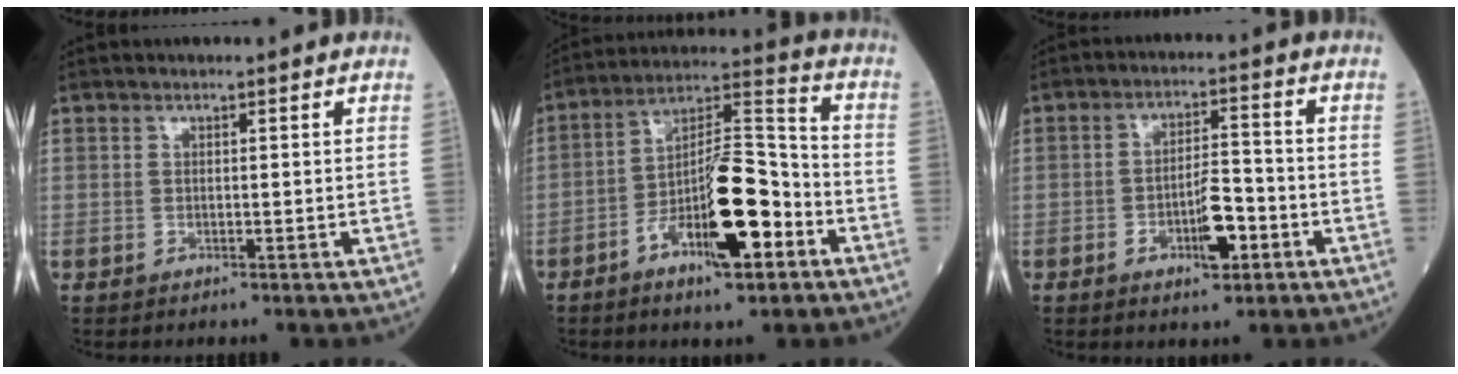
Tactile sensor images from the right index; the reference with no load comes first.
{"total": 14.7, "force": [-5.9, 3.6, 13.0], "torque": [-0.229, 0.009, -0.097]}
{"total": 6.7, "force": [-2.6, 2.1, 5.8], "torque": [-0.101, 0.006, -0.041]}